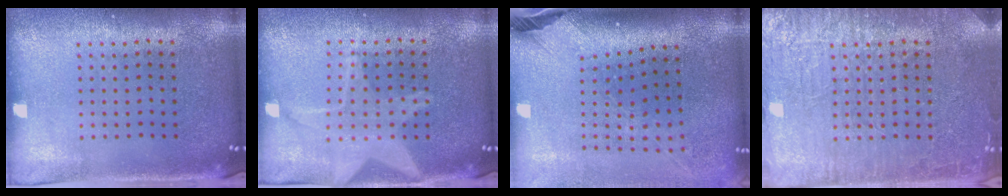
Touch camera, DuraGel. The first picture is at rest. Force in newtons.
{"total": 3.0, "press": 3.0, "slide": 0.4}
{"total": 2.5, "press": 1.8, "slide": 1.7}
{"total": 5.7, "press": 5.7, "slide": 0.8}